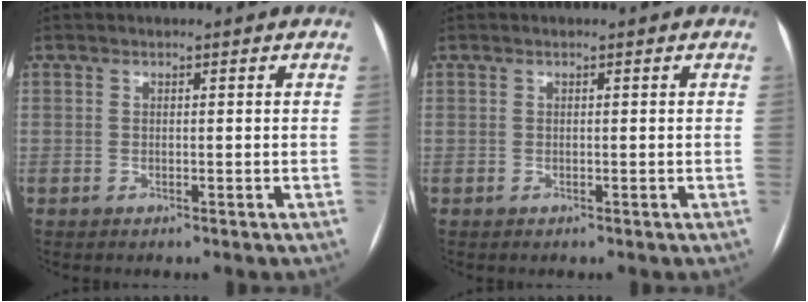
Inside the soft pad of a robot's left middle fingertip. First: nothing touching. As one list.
[{"total": 0.0}]